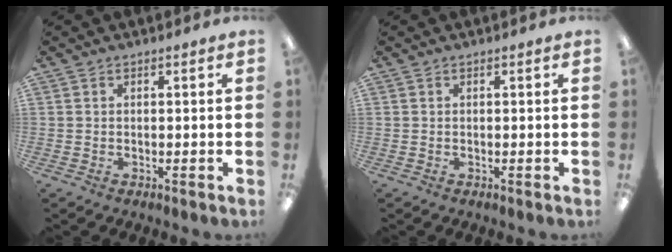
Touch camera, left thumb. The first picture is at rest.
{"total": 0.0}